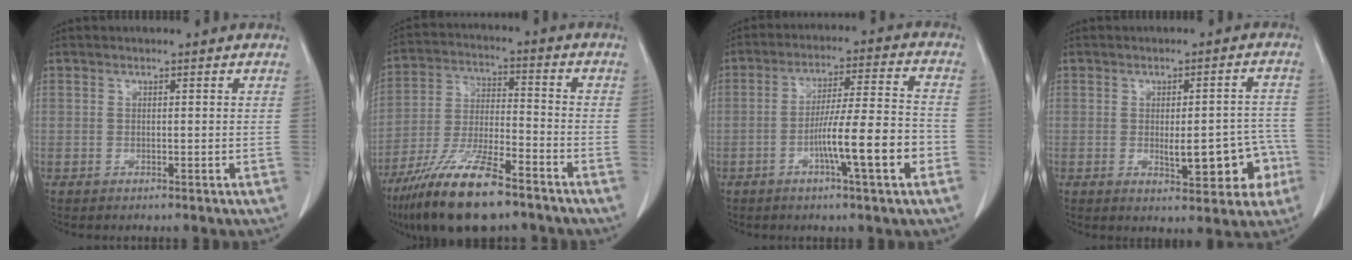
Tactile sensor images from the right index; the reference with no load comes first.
{"total": 14.9, "force": [-10.5, 3.0, 10.1], "torque": [-0.204, -0.025, -0.191]}
{"total": 11.5, "force": [-4.2, 0.3, 10.7], "torque": [-0.177, 0.005, -0.068]}
{"total": 9.4, "force": [-2.6, 3.6, 8.3], "torque": [-0.093, 0.021, -0.024]}